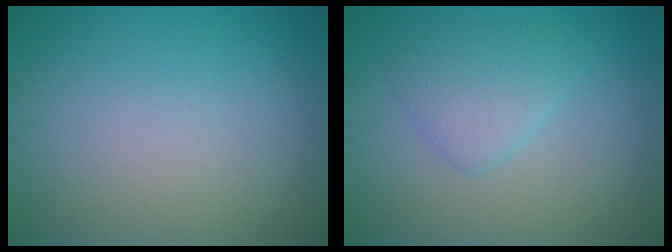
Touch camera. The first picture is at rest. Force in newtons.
{"total": 2.6, "press": 2.6, "slide": 0.2}